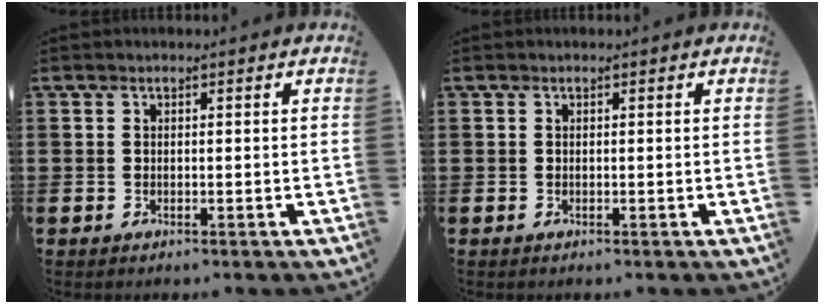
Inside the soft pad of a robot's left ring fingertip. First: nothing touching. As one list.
[{"total": 0.0}]